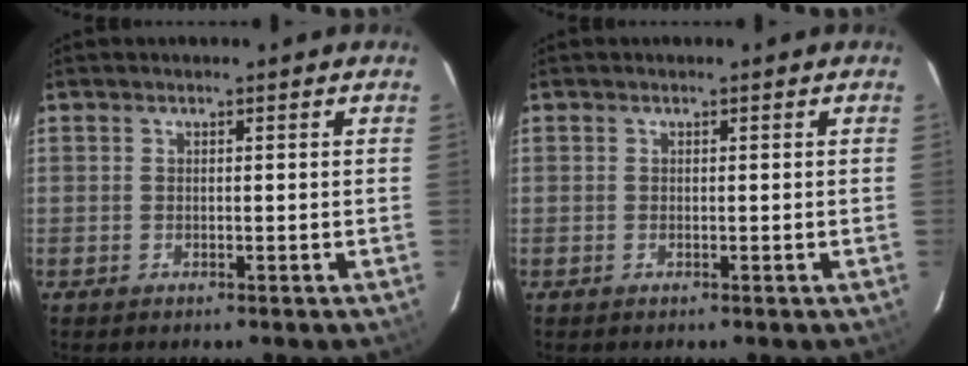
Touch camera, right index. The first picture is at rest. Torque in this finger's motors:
{"motor_torque": [0.10, 0.02, 0.03, 0.00]}